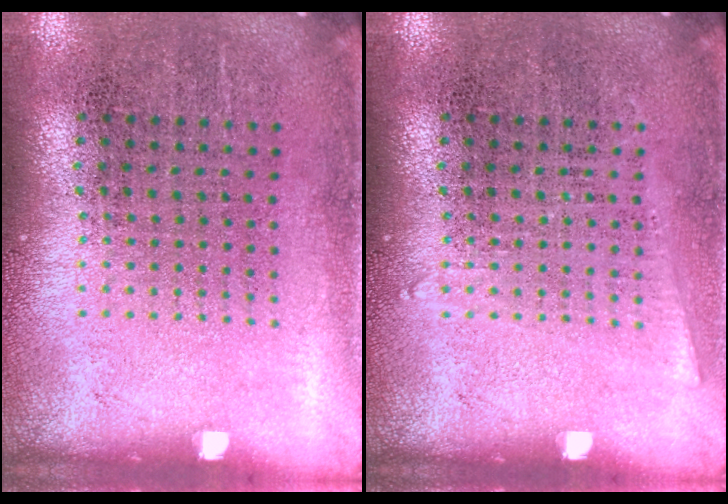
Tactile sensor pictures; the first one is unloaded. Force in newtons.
{"total": 0.7, "press": 0.7, "slide": 0.0}